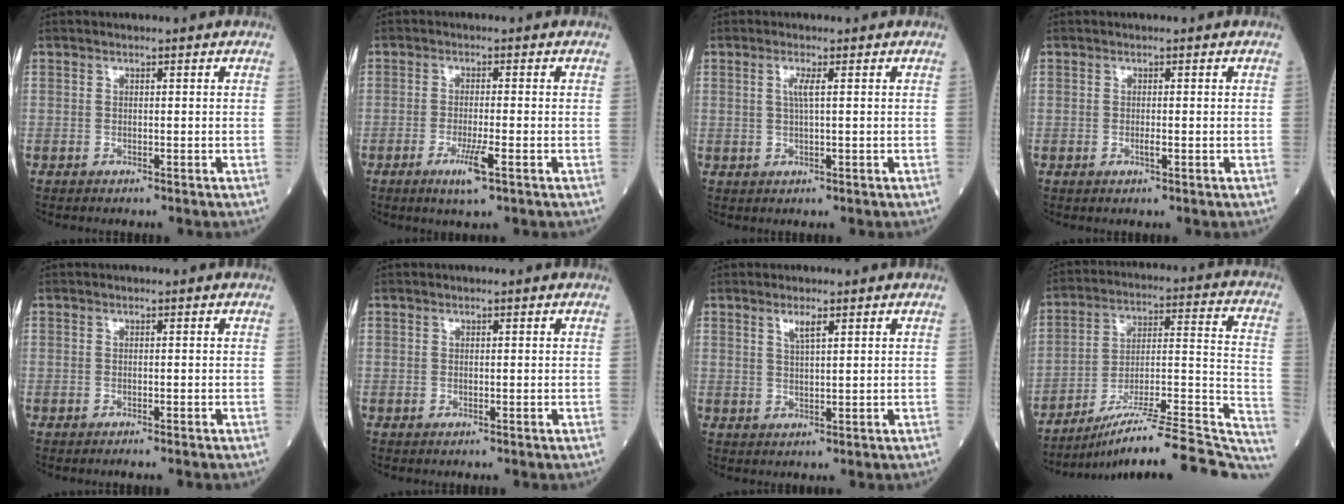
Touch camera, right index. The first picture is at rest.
{"total": 4.1, "force": [-2.0, -0.1, 3.5], "torque": [-0.068, -0.010, -0.037]}
{"total": 1.8, "force": [0.4, -0.2, 1.7], "torque": [-0.039, 0.001, 0.006]}
{"total": 0.8, "force": [-0.3, 0.0, 0.7], "torque": [-0.017, 0.000, -0.005]}
{"total": 1.8, "force": [-1.5, -0.1, 0.9], "torque": [-0.009, 0.000, -0.018]}
{"total": 0.0}
{"total": 2.2, "force": [1.3, 0.1, 1.8], "torque": [-0.039, 0.001, 0.027]}
{"total": 25.1, "force": [-21.6, 1.2, 12.7], "torque": [-0.121, 0.011, -0.319]}